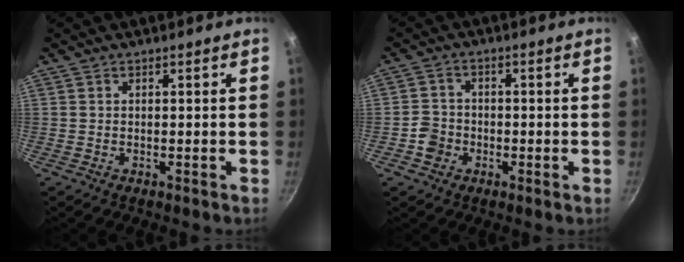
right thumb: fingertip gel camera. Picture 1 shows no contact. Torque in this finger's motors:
{"motor_torque": [0.56, 0.32, 0.60, -0.29, 0.00]}